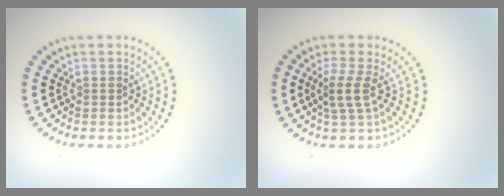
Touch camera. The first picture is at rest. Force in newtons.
{"total": 2.1, "press": 1.6, "slide": 1.4}